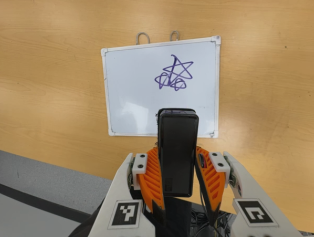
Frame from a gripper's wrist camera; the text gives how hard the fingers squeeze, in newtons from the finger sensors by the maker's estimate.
{"total": 6.5, "left": 4.1, "right": 8.8}